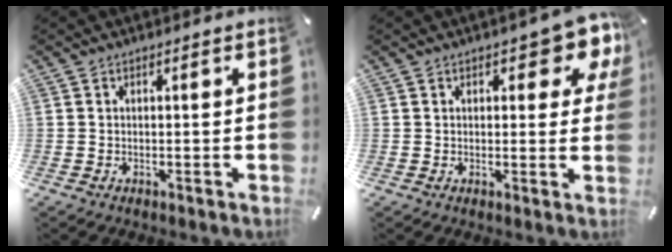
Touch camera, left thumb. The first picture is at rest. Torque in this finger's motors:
{"motor_torque": [0.46, 0.05, 0.38, 0.13, 0.05]}